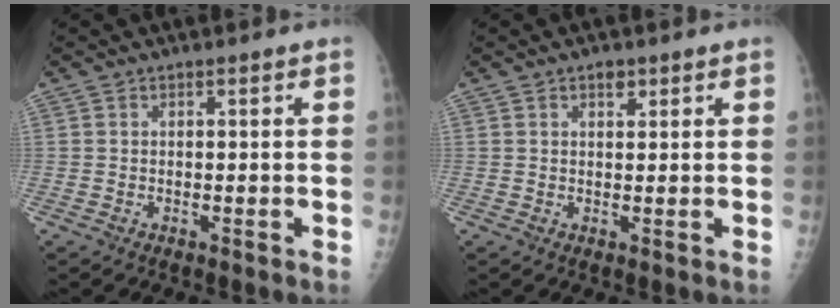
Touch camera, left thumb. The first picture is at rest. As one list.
[{"total": 1.8, "force": [1.1, 1.0, 1.0], "torque": [-0.006, -0.004, 0.015]}]